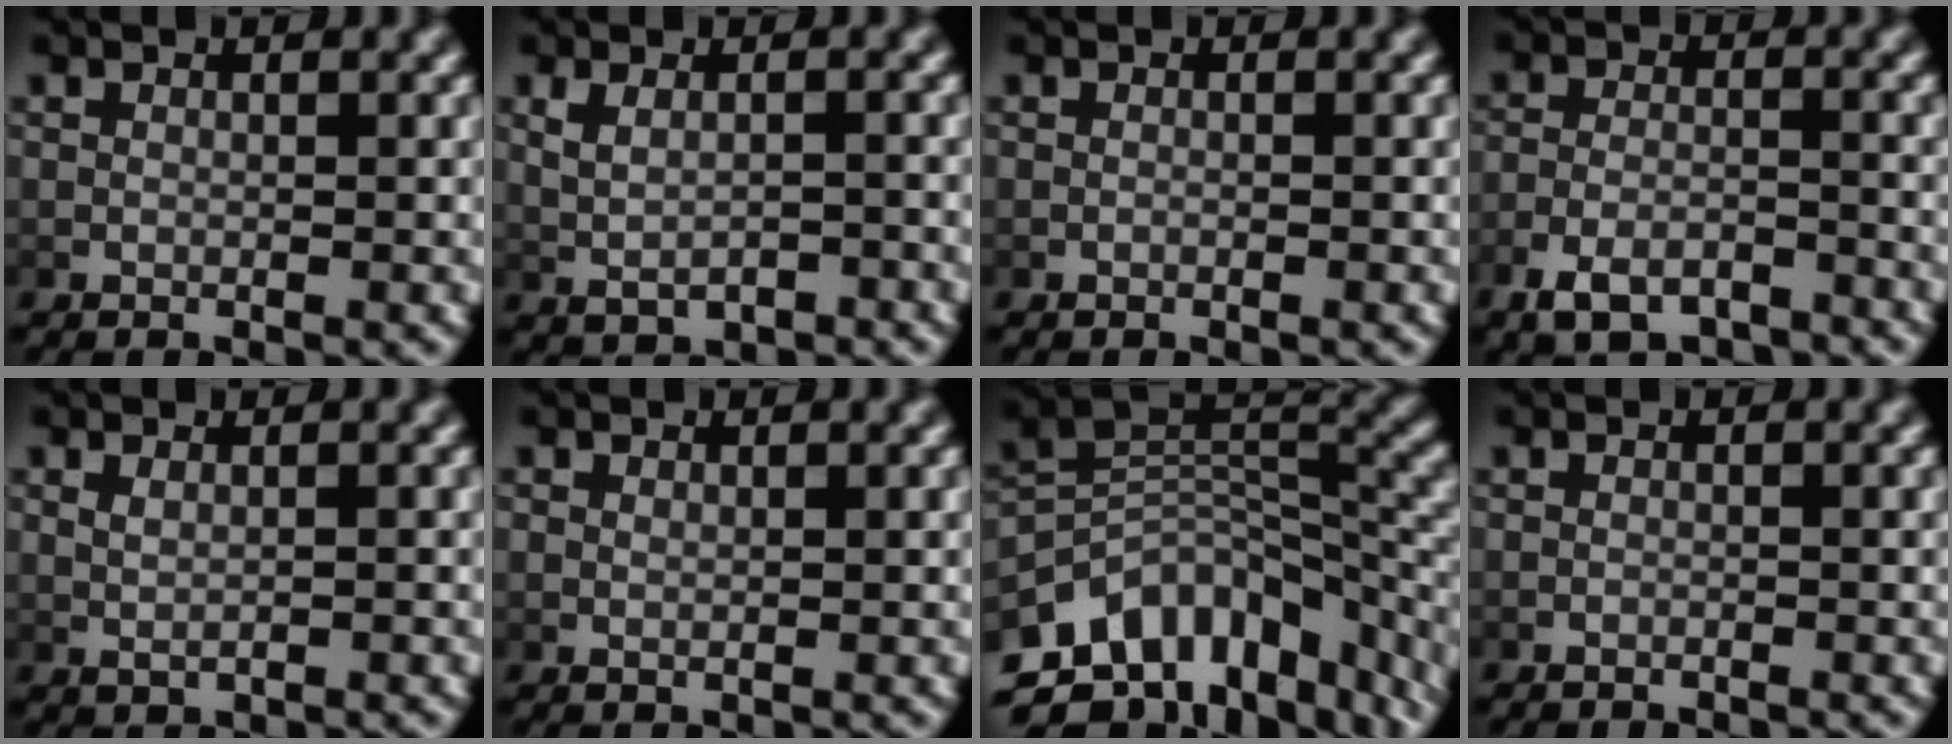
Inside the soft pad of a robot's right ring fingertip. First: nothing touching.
{"total": 2.0, "force": [-0.2, 1.3, 1.5], "torque": [-0.026, -0.001, 0.007]}
{"total": 0.0}
{"total": 4.4, "force": [-3.6, 1.7, 2.0], "torque": [-0.030, -0.007, -0.058]}
{"total": 0.8, "force": [0.3, 0.2, 0.7], "torque": [-0.016, -0.005, 0.016]}
{"total": 0.6, "force": [0.4, 0.3, 0.3], "torque": [-0.006, -0.006, 0.014]}
{"total": 14.6, "force": [-5.8, 10.1, 8.9], "torque": [-0.155, -0.031, -0.080]}
{"total": 0.7, "force": [-0.7, -0.1, 0.0], "torque": [-0.007, -0.004, -0.009]}